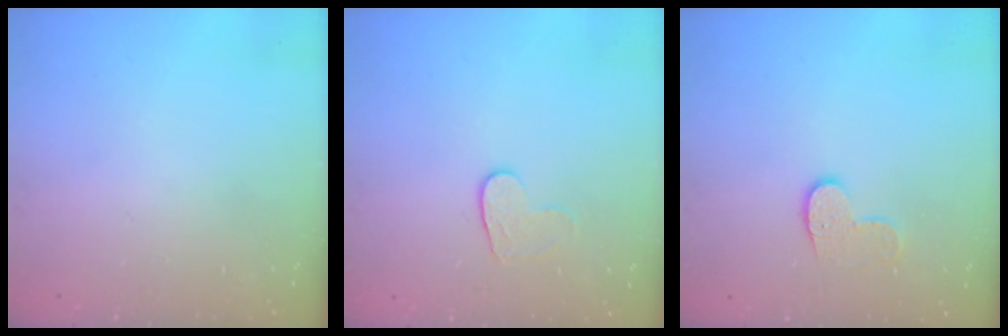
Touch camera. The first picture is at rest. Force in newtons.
{"total": 5.6, "press": 5.5, "slide": 0.5}
{"total": 8.2, "press": 8.2, "slide": 0.3}